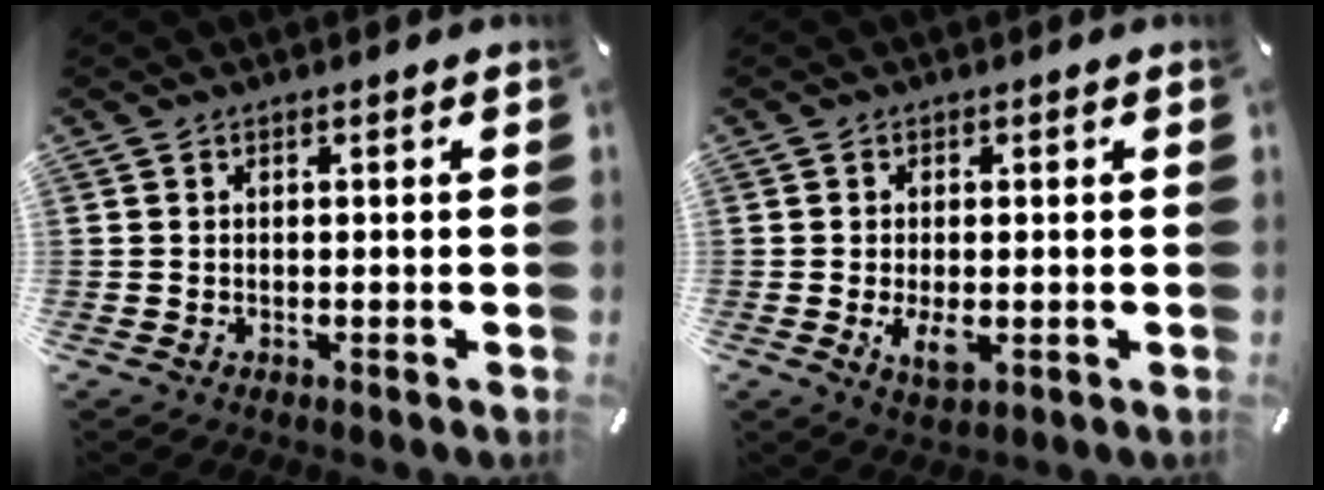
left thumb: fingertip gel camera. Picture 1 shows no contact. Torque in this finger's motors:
{"motor_torque": [0.05, 0.05, 0.34, -0.16, 0.02]}